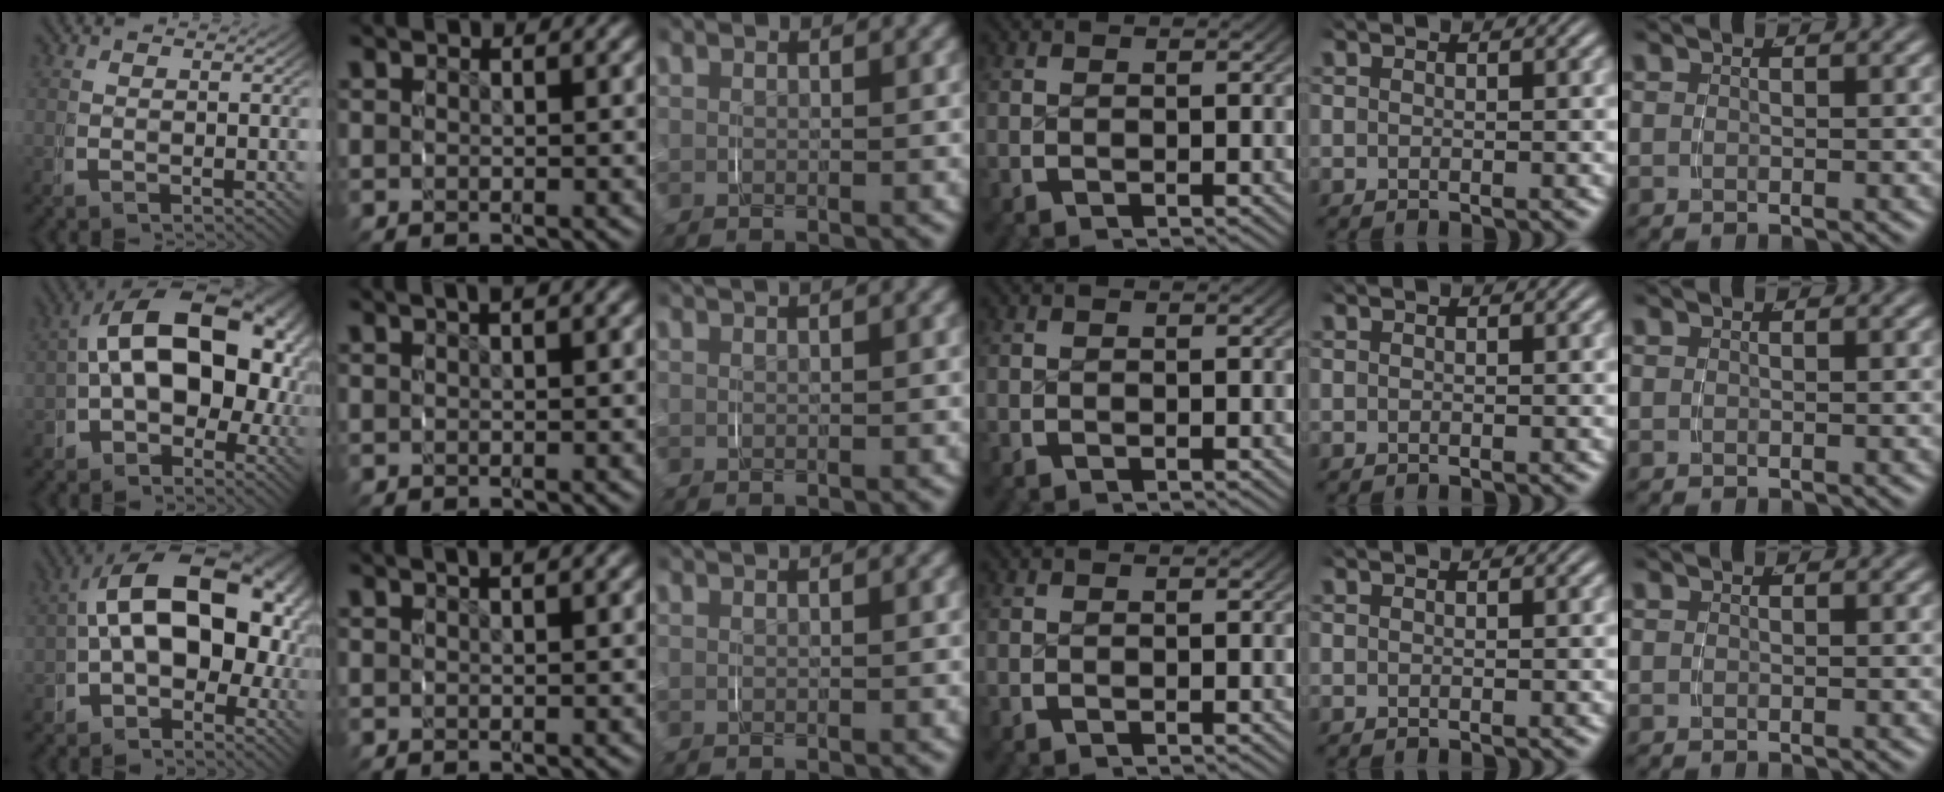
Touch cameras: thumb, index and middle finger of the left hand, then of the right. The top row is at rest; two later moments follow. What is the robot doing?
{"motion": "grasp_and_lifting", "object": "paper plate"}